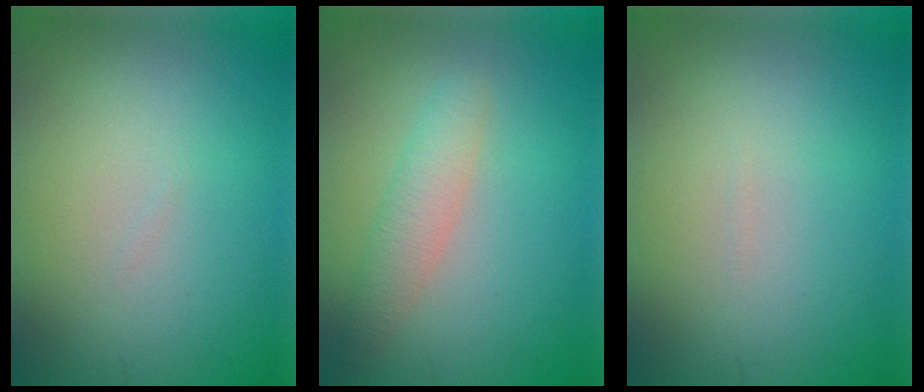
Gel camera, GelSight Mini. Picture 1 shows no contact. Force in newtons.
{"total": 2.6, "press": 2.6, "slide": 0.2}
{"total": 0.0}